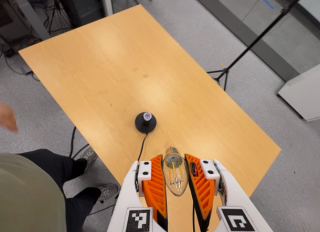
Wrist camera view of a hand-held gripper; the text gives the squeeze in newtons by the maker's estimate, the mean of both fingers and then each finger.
{"total": 19.3, "left": 21.5, "right": 17.0}